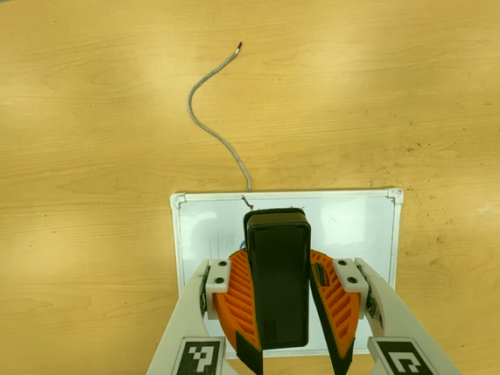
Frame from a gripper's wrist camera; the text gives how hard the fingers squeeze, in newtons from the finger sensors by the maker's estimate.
{"total": 9.5, "left": 9.7, "right": 9.4}